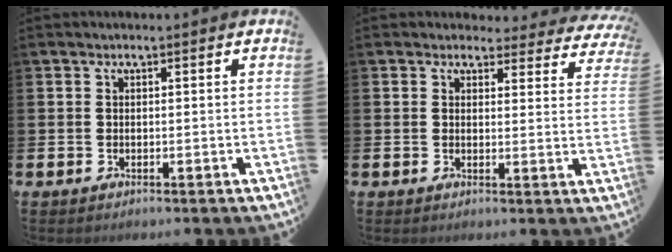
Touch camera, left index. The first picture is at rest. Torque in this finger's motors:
{"motor_torque": [0.41, -0.65, -0.26, -0.03]}